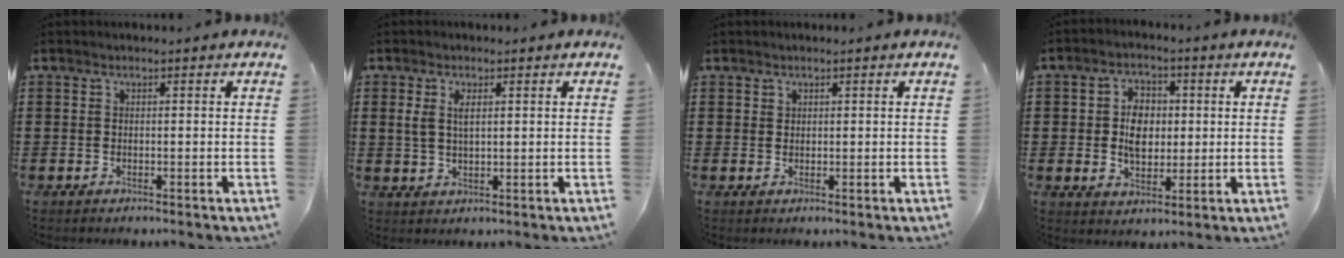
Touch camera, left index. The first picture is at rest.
{"total": 2.9, "force": [1.0, 1.1, 2.5], "torque": [-0.054, 0.007, 0.016]}
{"total": 0.9, "force": [0.7, 0.6, 0.1], "torque": [-0.004, 0.003, 0.014]}
{"total": 5.9, "force": [0.3, 3.9, 4.4], "torque": [-0.085, 0.013, 0.002]}